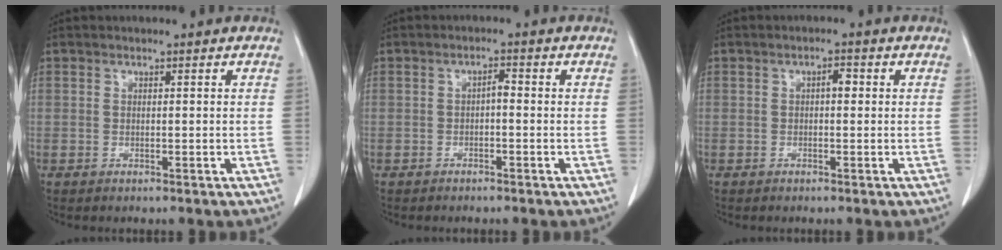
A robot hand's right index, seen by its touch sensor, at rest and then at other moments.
{"total": 1.6, "force": [-0.4, 0.5, 1.4], "torque": [-0.023, 0.004, -0.009]}
{"total": 1.6, "force": [0.1, 0.6, 1.5], "torque": [-0.022, 0.005, -0.001]}